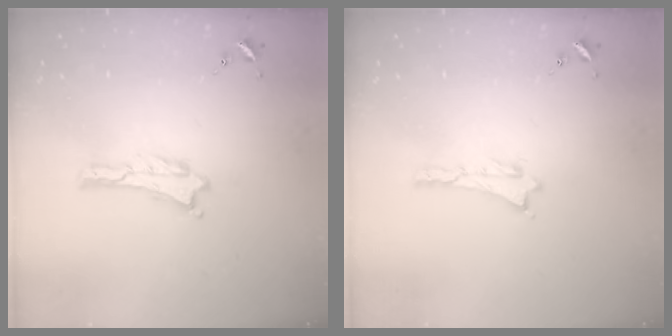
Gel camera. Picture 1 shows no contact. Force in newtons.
{"total": 0.0}